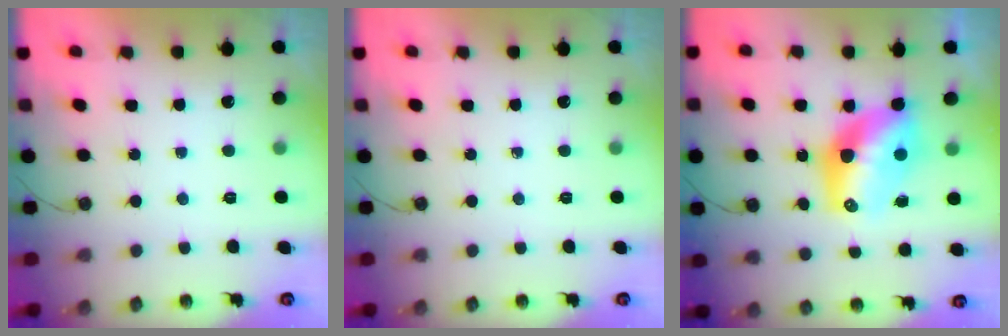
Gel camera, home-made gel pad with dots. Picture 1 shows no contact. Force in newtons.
{"total": 0.0}
{"total": 12.5, "press": 12.5, "slide": 1.0}